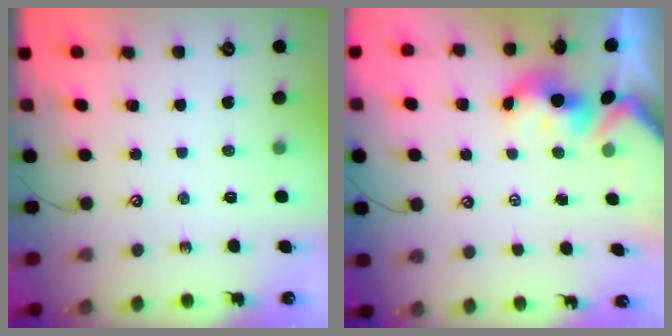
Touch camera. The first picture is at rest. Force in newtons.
{"total": 1.7, "press": 1.5, "slide": 0.7}